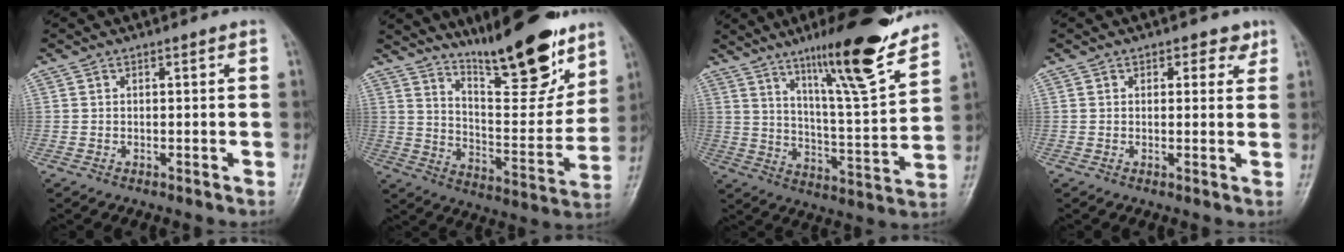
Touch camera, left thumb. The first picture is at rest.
{"total": 19.8, "force": [14.8, 5.0, 12.2], "torque": [-0.139, -0.099, 0.239]}
{"total": 18.6, "force": [13.1, 2.1, 13.0], "torque": [-0.180, -0.076, 0.209]}
{"total": 3.0, "force": [1.6, 2.1, 1.4], "torque": [0.008, -0.006, 0.016]}